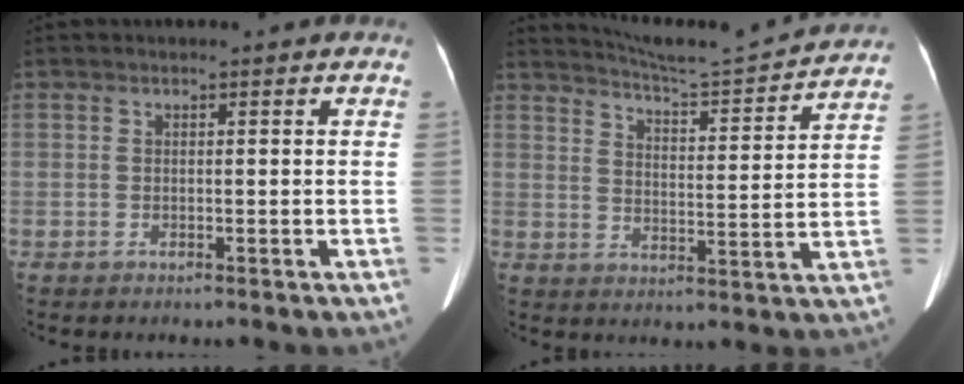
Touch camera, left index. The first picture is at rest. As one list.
[{"total": 14.2, "force": [13.8, -0.6, 3.0], "torque": [-0.059, -0.027, 0.191]}]